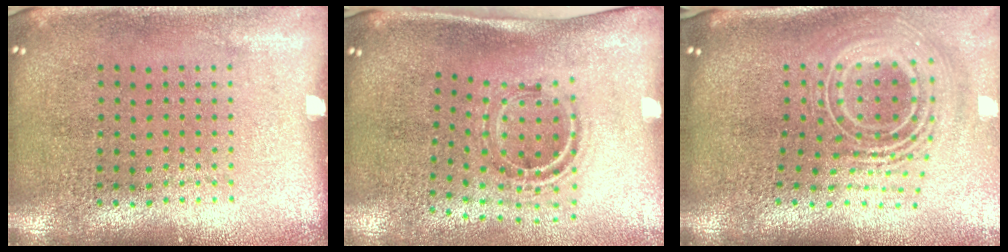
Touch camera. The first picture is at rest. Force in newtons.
{"total": 1.1, "press": 1.0, "slide": 0.5}
{"total": 2.8, "press": 1.9, "slide": 2.0}